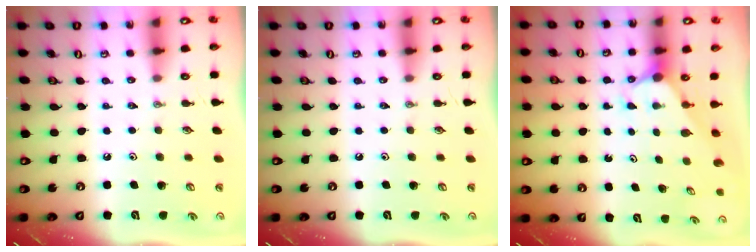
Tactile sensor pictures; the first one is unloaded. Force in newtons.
{"total": 0.0}
{"total": 2.6, "press": 2.6, "slide": 0.1}